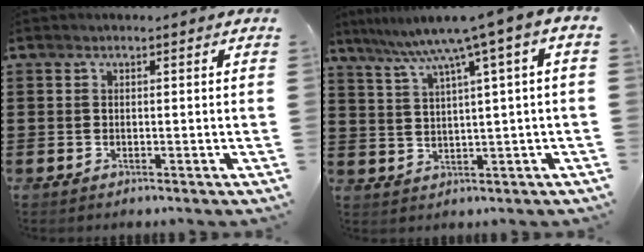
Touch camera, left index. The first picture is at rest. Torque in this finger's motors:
{"motor_torque": [2.14, 0.00, 0.95, 0.21]}